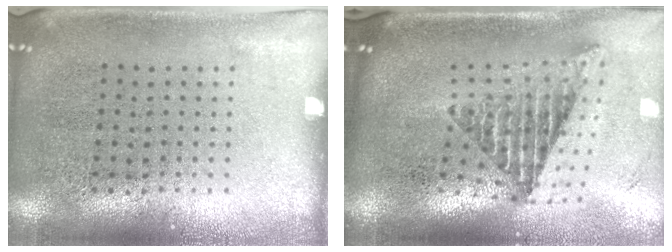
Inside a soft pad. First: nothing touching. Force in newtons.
{"total": 2.4, "press": 1.6, "slide": 1.9}